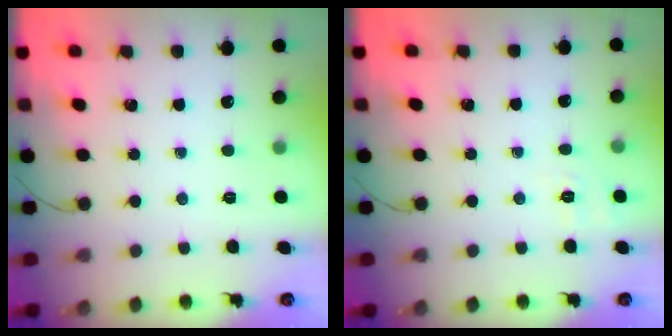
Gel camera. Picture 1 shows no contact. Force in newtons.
{"total": 2.0, "press": 0.8, "slide": 1.8}